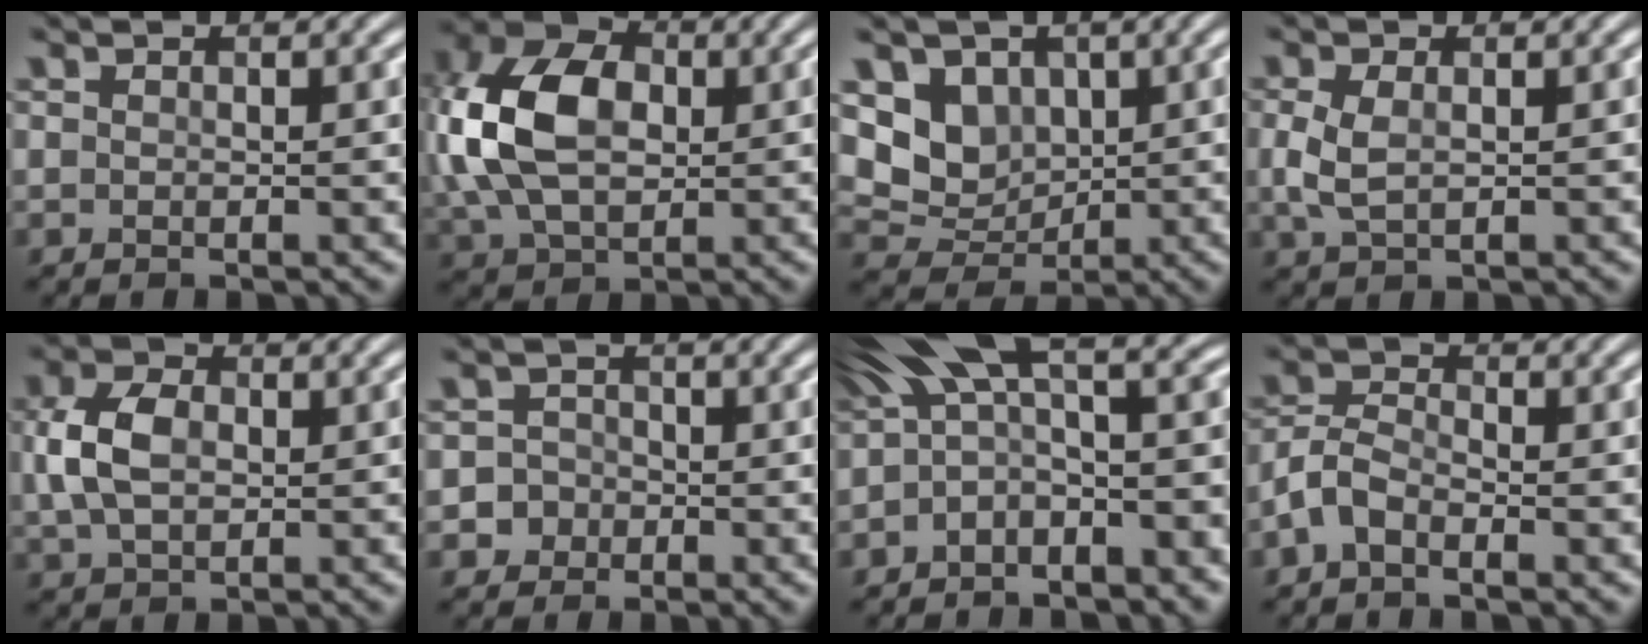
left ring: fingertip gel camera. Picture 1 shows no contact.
{"total": 11.2, "force": [0.3, 7.9, 7.9], "torque": [-0.180, 0.001, -0.005]}
{"total": 5.8, "force": [1.4, 5.0, 2.7], "torque": [-0.049, -0.023, 0.020]}
{"total": 3.0, "force": [-0.6, 2.0, 2.2], "torque": [-0.069, -0.013, -0.014]}
{"total": 5.8, "force": [-0.1, 4.2, 4.0], "torque": [-0.091, -0.001, -0.012]}
{"total": 4.8, "force": [-2.9, 3.8, -0.2], "torque": [0.028, -0.005, -0.069]}
{"total": 11.2, "force": [2.3, 5.5, 9.4], "torque": [-0.156, 0.000, 0.054]}
{"total": 3.7, "force": [-2.8, 1.8, 1.6], "torque": [-0.045, 0.004, -0.071]}